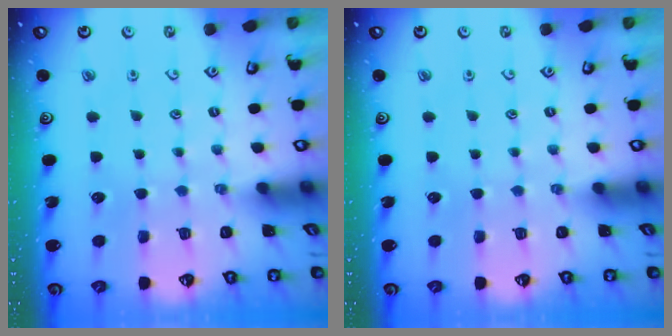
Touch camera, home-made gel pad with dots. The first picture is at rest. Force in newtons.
{"total": 0.0}